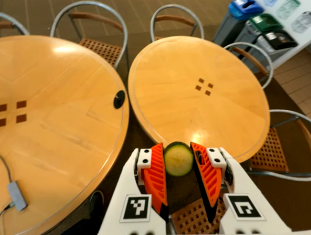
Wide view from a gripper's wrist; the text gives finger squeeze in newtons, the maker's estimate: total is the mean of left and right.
{"total": 8.3, "left": 8.5, "right": 8.2}